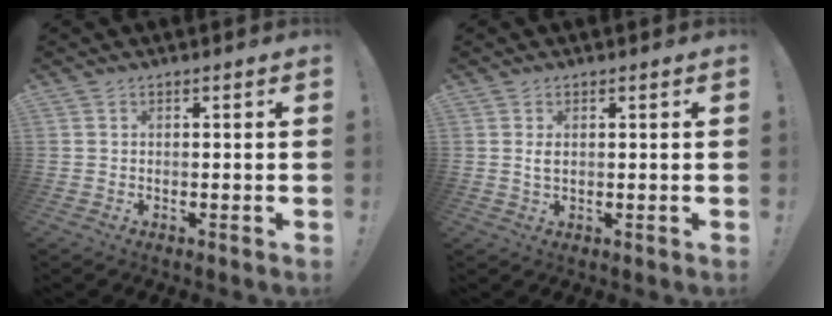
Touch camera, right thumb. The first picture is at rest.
{"total": 1.9, "force": [0.3, 1.0, 1.6], "torque": [-0.024, -0.002, 0.003]}